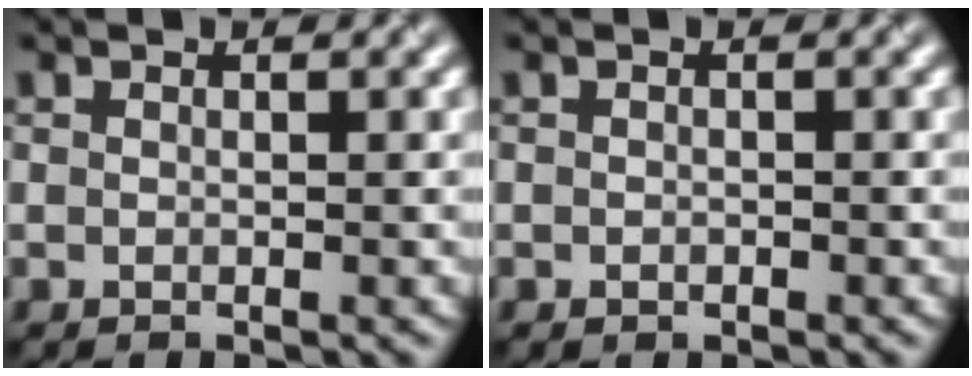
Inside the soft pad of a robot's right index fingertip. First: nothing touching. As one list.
[{"total": 0.0}]